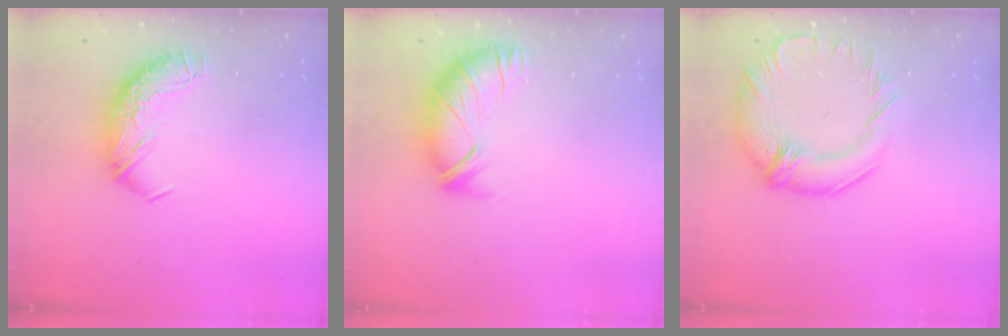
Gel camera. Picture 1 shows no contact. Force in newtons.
{"total": 2.3, "press": 1.8, "slide": 1.4}
{"total": 4.0, "press": 3.7, "slide": 1.5}